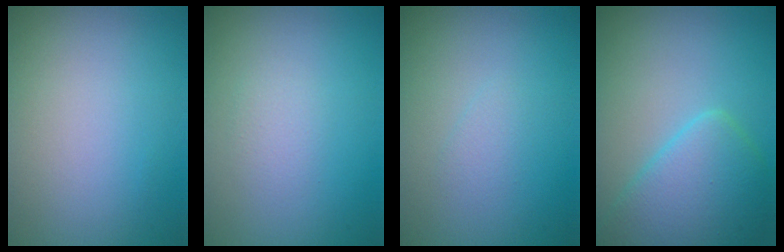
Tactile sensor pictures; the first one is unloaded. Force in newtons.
{"total": 1.1, "press": 1.1, "slide": 0.1}
{"total": 0.9, "press": 0.9, "slide": 0.1}
{"total": 5.1, "press": 5.0, "slide": 0.3}